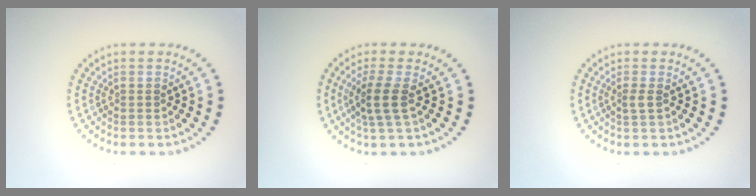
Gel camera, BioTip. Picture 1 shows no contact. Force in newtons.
{"total": 2.5, "press": 2.0, "slide": 1.5}
{"total": 0.9, "press": 0.6, "slide": 0.7}